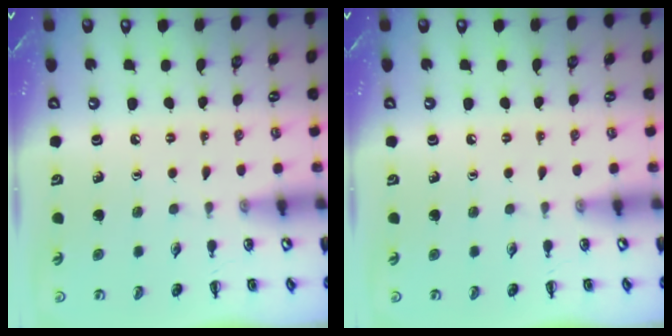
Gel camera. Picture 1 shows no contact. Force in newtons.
{"total": 0.0}